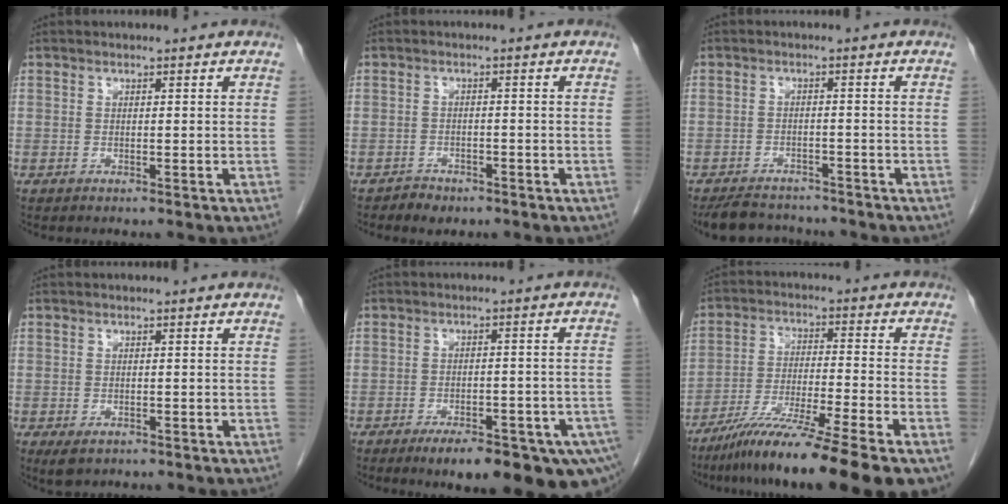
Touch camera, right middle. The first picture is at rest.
{"total": 2.6, "force": [-2.0, 1.5, 0.7], "torque": [-0.014, 0.002, -0.024]}
{"total": 7.0, "force": [-6.5, 2.0, 1.7], "torque": [-0.028, -0.005, -0.097]}
{"total": 2.4, "force": [-1.4, 1.3, 1.4], "torque": [-0.024, -0.004, -0.014]}
{"total": 16.1, "force": [-10.7, 4.2, 11.2], "torque": [-0.101, 0.005, -0.138]}
{"total": 17.6, "force": [-12.7, -0.2, 12.1], "torque": [-0.182, -0.041, -0.211]}